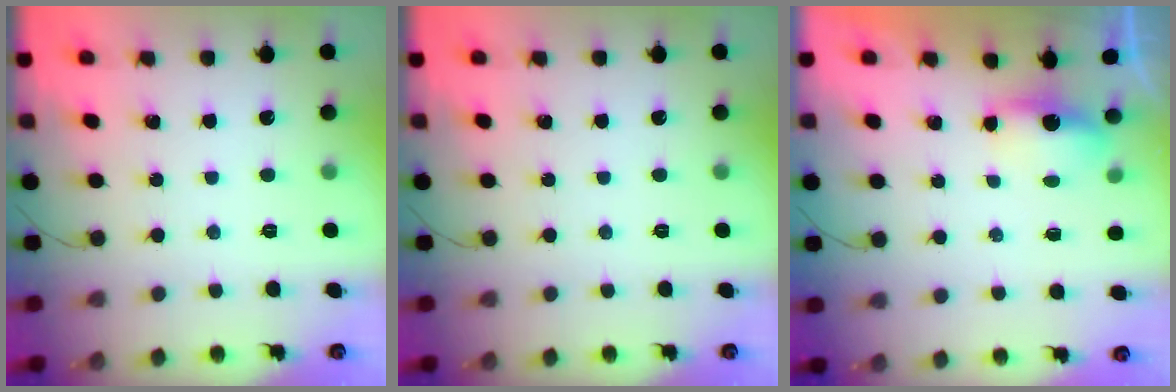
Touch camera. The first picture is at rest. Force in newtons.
{"total": 0.0}
{"total": 3.8, "press": 3.7, "slide": 0.8}